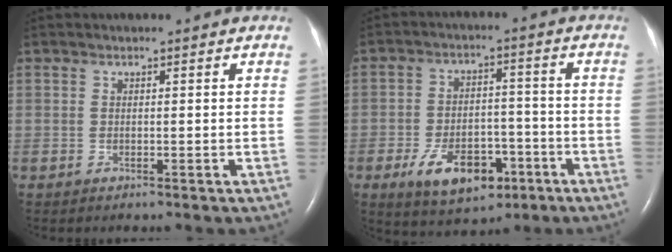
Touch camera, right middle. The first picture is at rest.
{"total": 10.3, "force": [-5.1, 5.5, 7.0], "torque": [-0.124, 0.003, -0.075]}